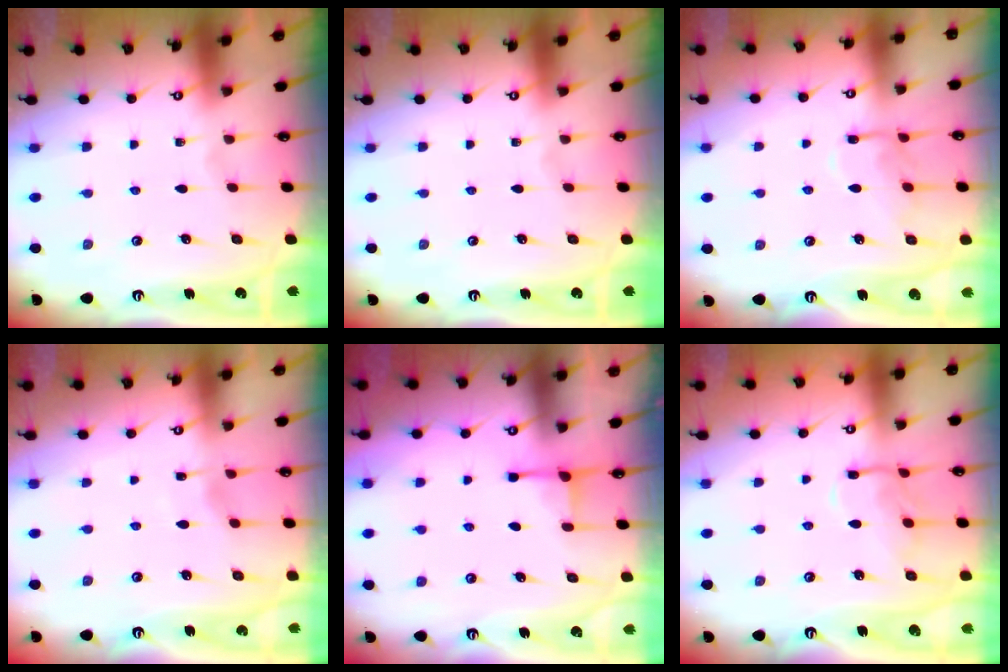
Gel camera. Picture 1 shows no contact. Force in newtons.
{"total": 0.0}
{"total": 10.9, "press": 10.8, "slide": 0.8}
{"total": 3.0, "press": 2.9, "slide": 0.3}
{"total": 2.5, "press": 2.5, "slide": 0.5}
{"total": 10.8, "press": 10.8, "slide": 0.7}